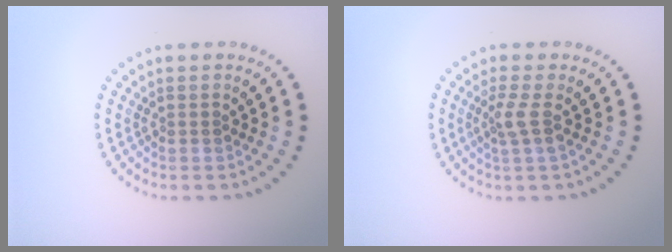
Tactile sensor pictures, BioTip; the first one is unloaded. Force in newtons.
{"total": 2.0, "press": 1.5, "slide": 1.3}